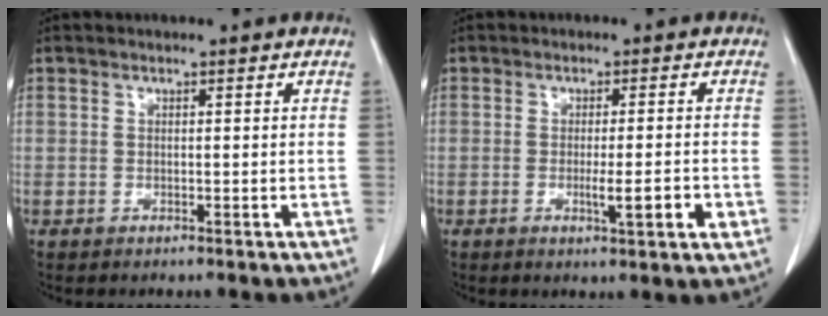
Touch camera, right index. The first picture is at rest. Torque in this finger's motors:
{"motor_torque": [0.57, -0.24, 0.35, 0.05]}